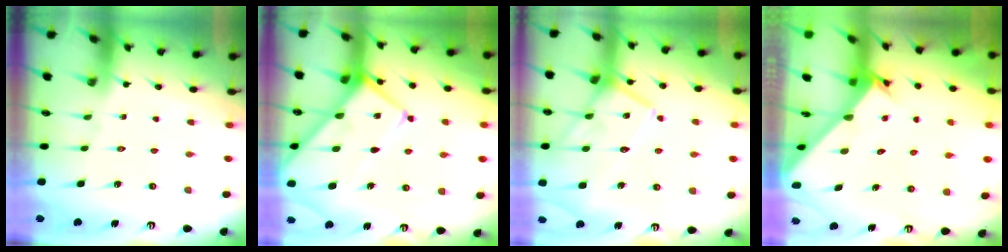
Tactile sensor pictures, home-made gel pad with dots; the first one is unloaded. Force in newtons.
{"total": 13.8, "press": 13.8, "slide": 1.4}
{"total": 16.1, "press": 16.1, "slide": 1.4}
{"total": 2.6, "press": 2.6, "slide": 0.3}